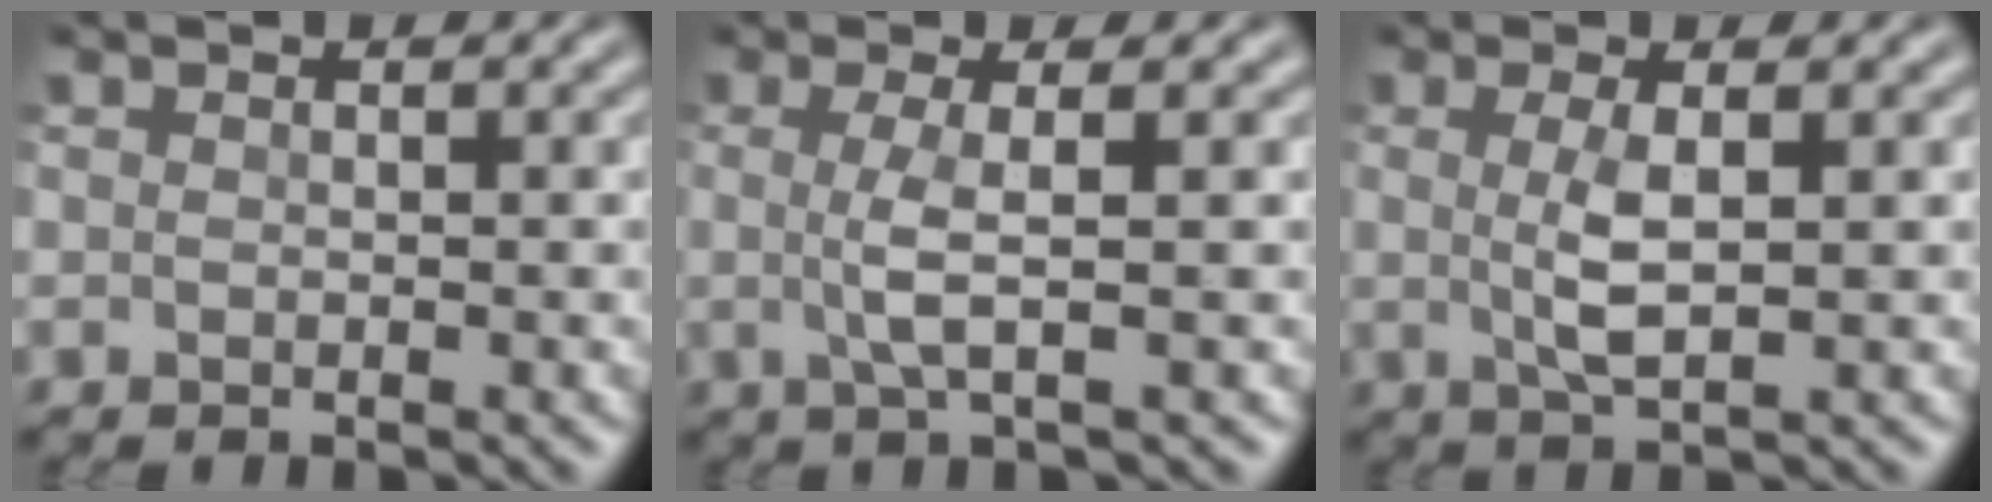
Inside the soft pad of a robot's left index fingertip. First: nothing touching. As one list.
[{"total": 2.4, "force": [0.0, -0.1, 2.4], "torque": [-0.056, 0.002, -0.002]}, {"total": 2.7, "force": [0.2, 0.3, 2.6], "torque": [-0.060, -0.002, 0.007]}]